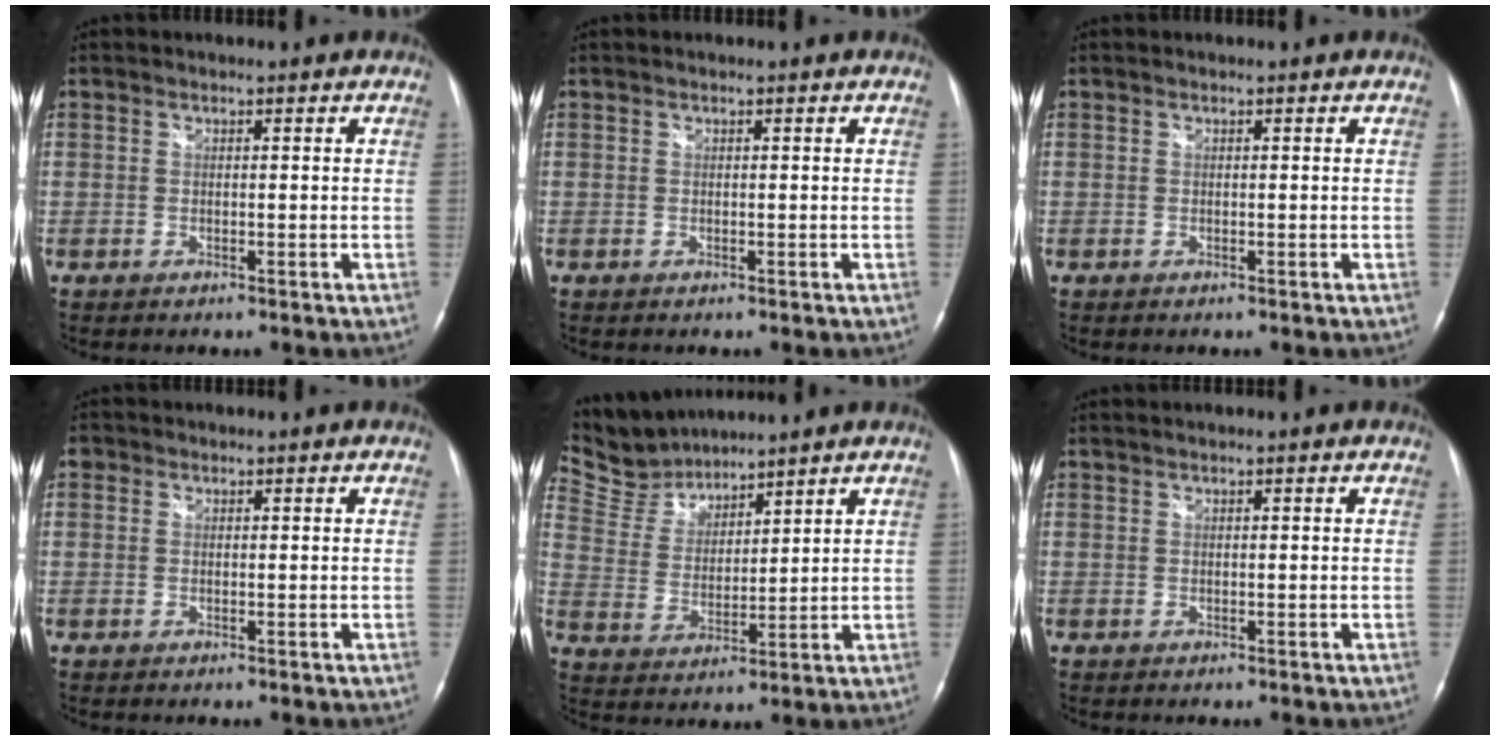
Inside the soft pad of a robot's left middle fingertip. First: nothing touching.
{"total": 0.0}
{"total": 0.0}
{"total": 0.9, "force": [0.4, 0.8, 0.2], "torque": [0.005, 0.005, 0.003]}
{"total": 8.1, "force": [8.0, 1.5, 0.4], "torque": [-0.026, 0.012, 0.176]}
{"total": 0.8, "force": [0.7, -0.1, 0.4], "torque": [-0.012, 0.011, 0.017]}